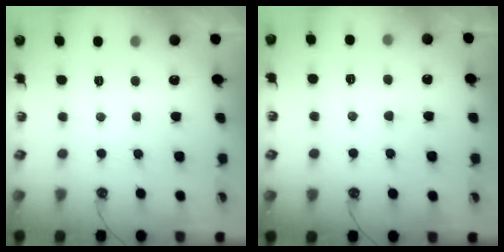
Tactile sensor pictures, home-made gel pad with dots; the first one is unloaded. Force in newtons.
{"total": 0.8, "press": 0.8, "slide": 0.3}